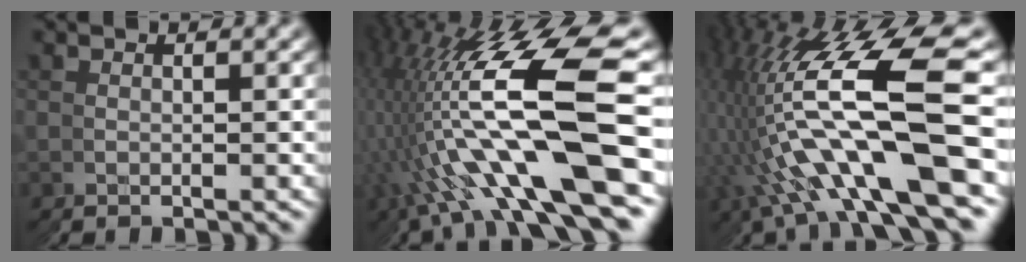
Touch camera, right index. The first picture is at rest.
{"total": 12.6, "force": [1.3, 3.6, 12.0], "torque": [-0.227, 0.020, 0.018]}
{"total": 12.8, "force": [2.3, 4.5, 11.8], "torque": [-0.224, 0.018, 0.033]}